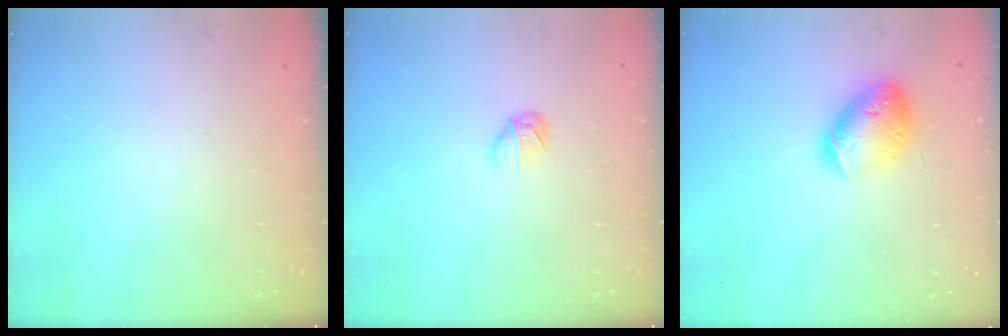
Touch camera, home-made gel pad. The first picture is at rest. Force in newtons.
{"total": 2.7, "press": 2.7, "slide": 0.7}
{"total": 13.9, "press": 13.8, "slide": 2.2}